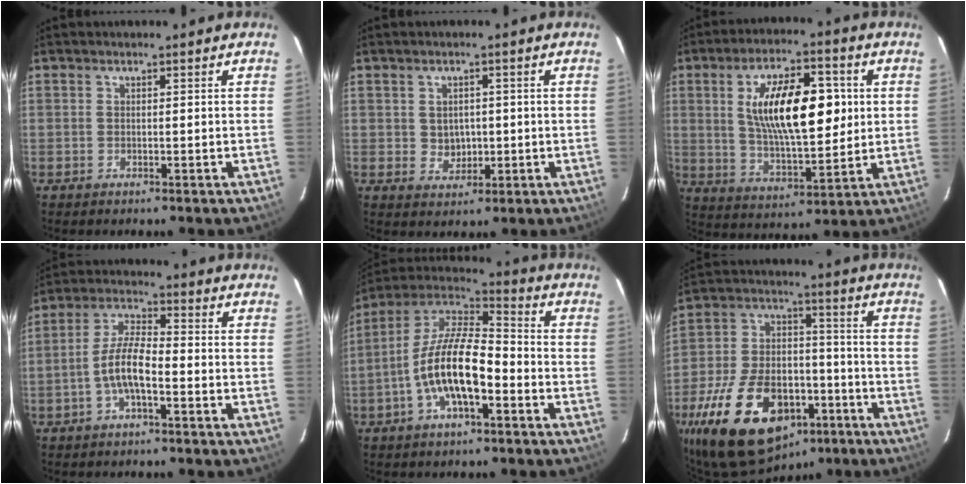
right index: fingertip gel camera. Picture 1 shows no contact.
{"total": 3.6, "force": [0.1, 3.4, 1.3], "torque": [-0.023, 0.004, 0.011]}
{"total": 16.8, "force": [3.2, 6.8, 15.0], "torque": [-0.254, 0.010, 0.062]}
{"total": 6.9, "force": [-2.7, 2.1, 6.0], "torque": [-0.130, 0.011, -0.050]}
{"total": 14.1, "force": [-4.9, 5.2, 12.2], "torque": [-0.243, 0.001, -0.097]}
{"total": 25.5, "force": [-14.2, 14.5, 15.4], "torque": [-0.318, 0.003, -0.212]}